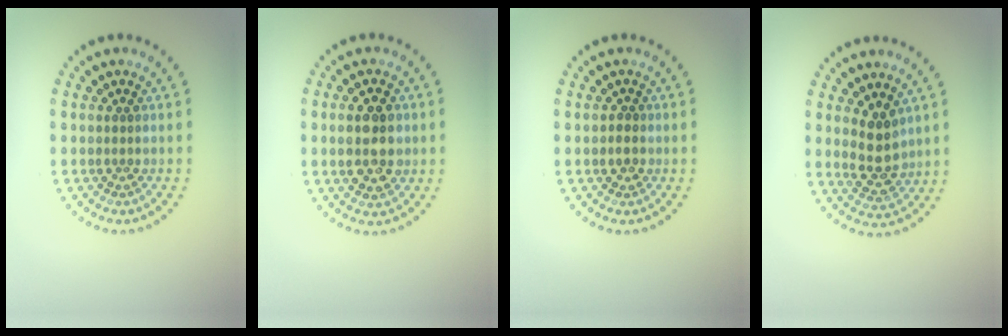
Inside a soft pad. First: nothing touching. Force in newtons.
{"total": 4.4, "press": 4.3, "slide": 0.4}
{"total": 0.9, "press": 0.8, "slide": 0.3}
{"total": 3.2, "press": 3.0, "slide": 1.2}